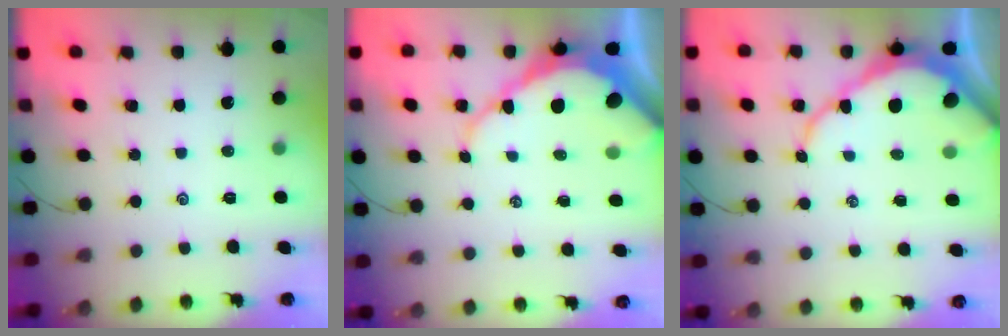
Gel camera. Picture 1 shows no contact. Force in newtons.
{"total": 11.6, "press": 11.5, "slide": 1.2}
{"total": 10.2, "press": 10.1, "slide": 1.0}